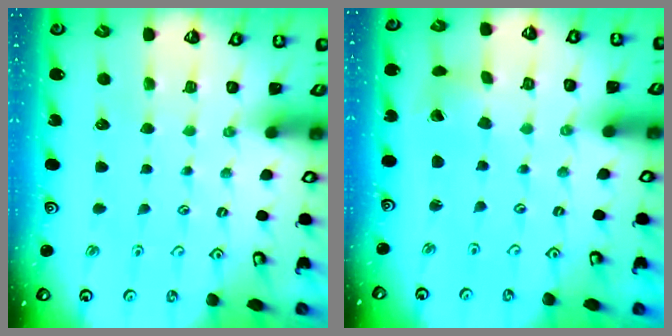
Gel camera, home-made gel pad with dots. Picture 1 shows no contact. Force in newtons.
{"total": 1.2, "press": 1.2, "slide": 0.2}